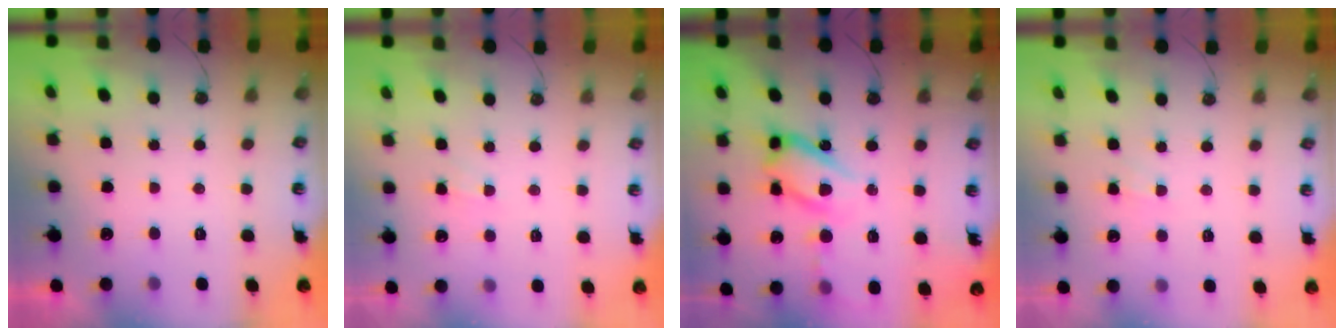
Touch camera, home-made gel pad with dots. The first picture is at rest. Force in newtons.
{"total": 3.0, "press": 2.9, "slide": 0.5}
{"total": 15.7, "press": 15.5, "slide": 2.6}
{"total": 3.0, "press": 2.9, "slide": 0.5}